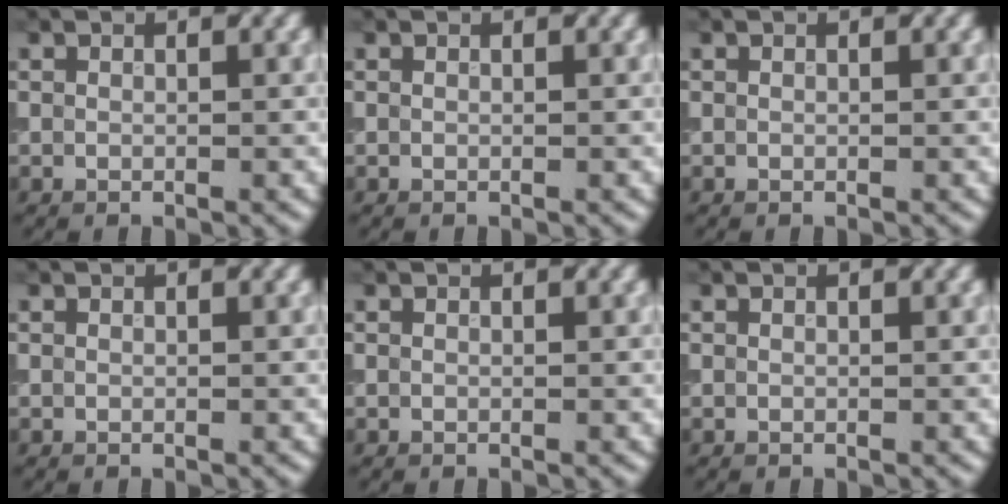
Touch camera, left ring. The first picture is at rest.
{"total": 0.0}
{"total": 0.0}
{"total": 0.0}
{"total": 0.0}
{"total": 0.0}